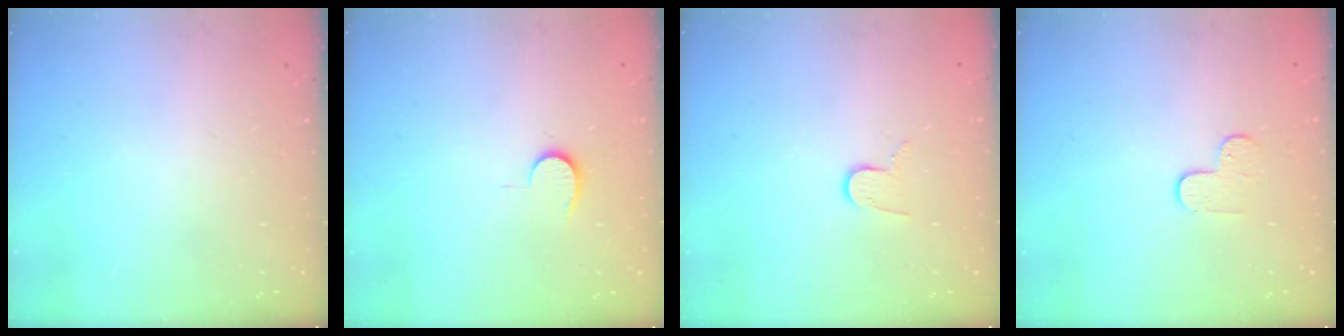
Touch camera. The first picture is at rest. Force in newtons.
{"total": 6.3, "press": 6.3, "slide": 0.5}
{"total": 6.5, "press": 6.5, "slide": 0.6}
{"total": 5.1, "press": 5.0, "slide": 0.5}